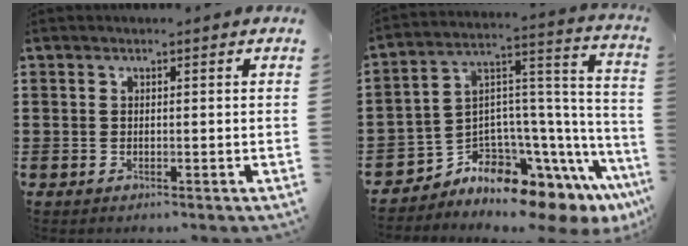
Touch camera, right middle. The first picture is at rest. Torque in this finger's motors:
{"motor_torque": [2.03, -0.11, 0.37, 0.15]}